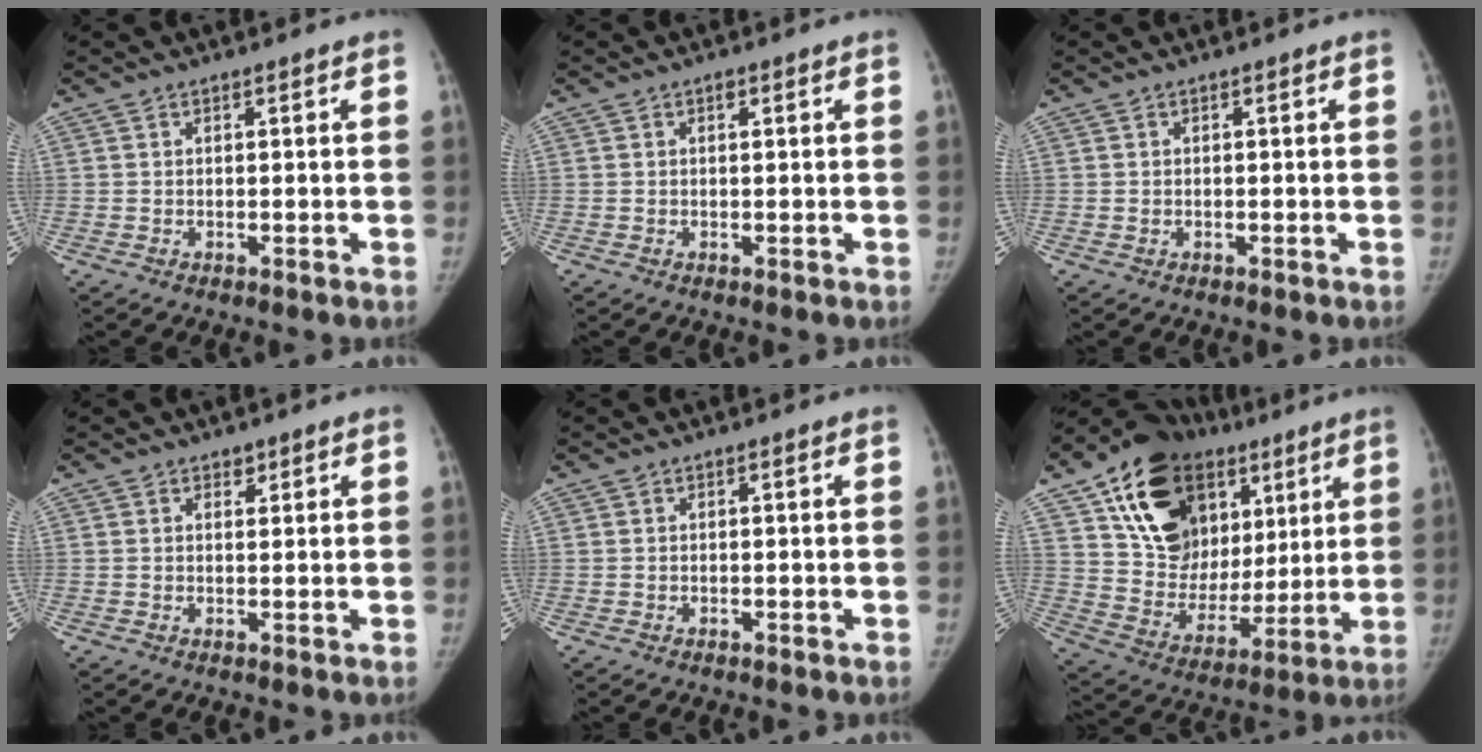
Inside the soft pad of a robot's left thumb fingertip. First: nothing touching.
{"total": 0.9, "force": [0.3, 0.6, 0.6], "torque": [-0.002, 0.000, 0.003]}
{"total": 0.5, "force": [-0.1, 0.5, 0.2], "torque": [-0.002, 0.001, -0.002]}
{"total": 1.3, "force": [0.8, 0.9, 0.2], "torque": [0.010, -0.005, 0.010]}
{"total": 0.0}
{"total": 26.1, "force": [12.0, 17.7, 14.9], "torque": [-0.199, 0.000, 0.210]}